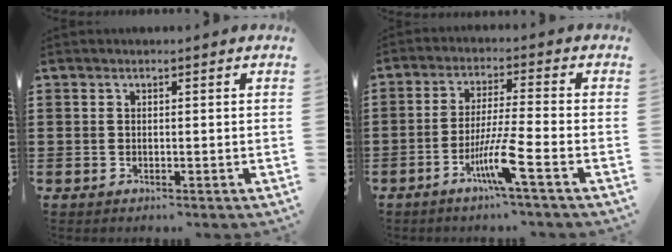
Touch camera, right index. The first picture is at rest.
{"total": 6.3, "force": [-3.2, -0.5, 5.4], "torque": [-0.109, -0.013, -0.062]}